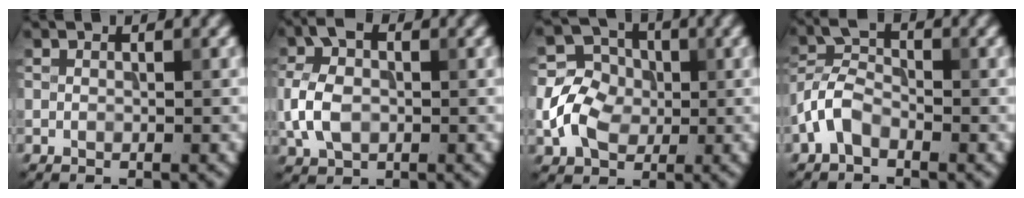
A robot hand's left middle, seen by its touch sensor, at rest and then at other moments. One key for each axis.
{"total": 5.3, "fx": -0.4, "fy": 3.7, "fz": 3.8, "tx": -0.091, "ty": 0.007, "tz": -0.017}
{"total": 5.2, "fx": -0.8, "fy": 4.3, "fz": 2.8, "tx": -0.057, "ty": 0.007, "tz": -0.021}
{"total": 3.5, "fx": -2.0, "fy": 1.9, "fz": 2.2, "tx": -0.044, "ty": 0.011, "tz": -0.052}